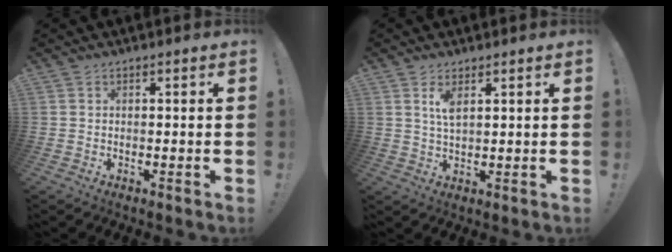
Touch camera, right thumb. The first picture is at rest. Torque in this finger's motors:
{"motor_torque": [0.07, -0.02, 0.04, 0.04, 0.00]}